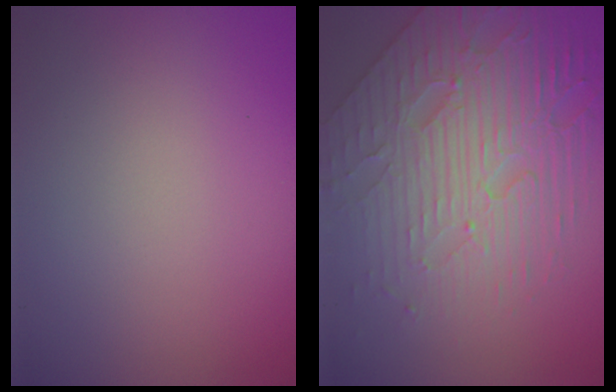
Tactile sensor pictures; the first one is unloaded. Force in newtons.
{"total": 7.3, "press": 5.5, "slide": 4.8}